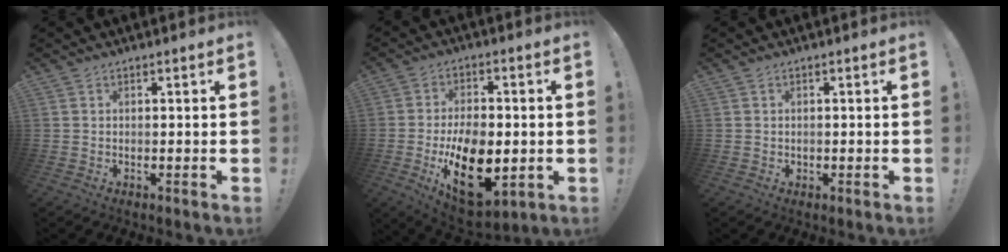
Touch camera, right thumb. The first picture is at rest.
{"total": 18.6, "force": [-4.3, 11.3, 14.2], "torque": [-0.224, 0.009, -0.060]}
{"total": 0.6, "force": [0.0, 0.6, 0.1], "torque": [-0.004, 0.002, 0.001]}